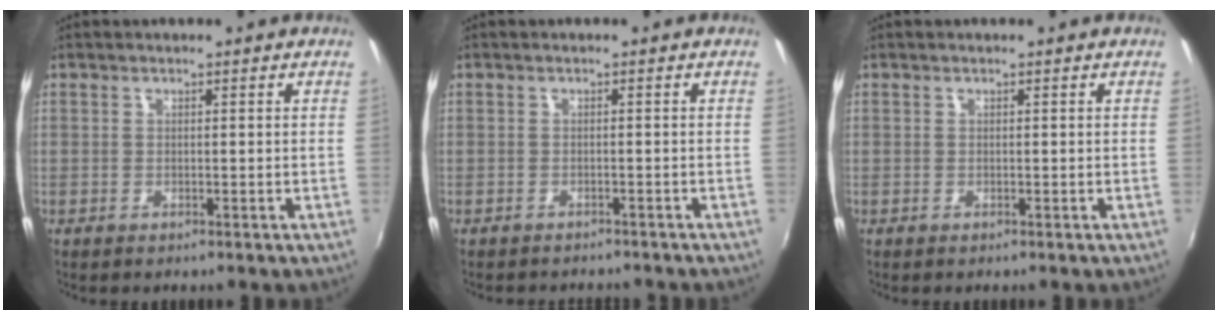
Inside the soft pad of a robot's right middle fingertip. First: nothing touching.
{"total": 4.1, "force": [-3.7, 1.1, 1.2], "torque": [-0.031, -0.013, -0.053]}
{"total": 0.0}